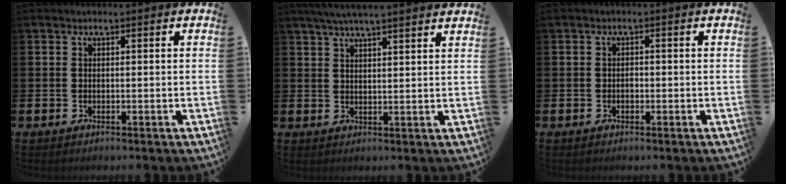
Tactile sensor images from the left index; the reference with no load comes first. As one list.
[{"total": 4.8, "force": [4.5, -0.3, 1.7], "torque": [-0.052, -0.007, 0.083]}, {"total": 0.7, "force": [-0.2, 0.5, 0.4], "torque": [0.000, -0.002, -0.007]}]